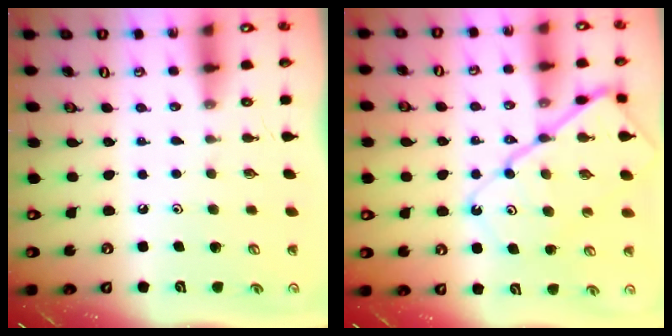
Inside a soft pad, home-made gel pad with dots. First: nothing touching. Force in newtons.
{"total": 15.4, "press": 15.3, "slide": 1.5}